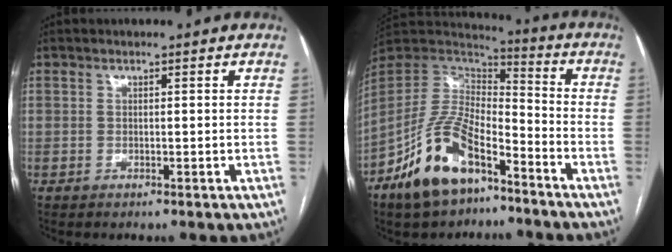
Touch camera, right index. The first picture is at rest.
{"total": 15.3, "force": [-9.0, 6.4, 10.5], "torque": [-0.215, 0.008, -0.167]}